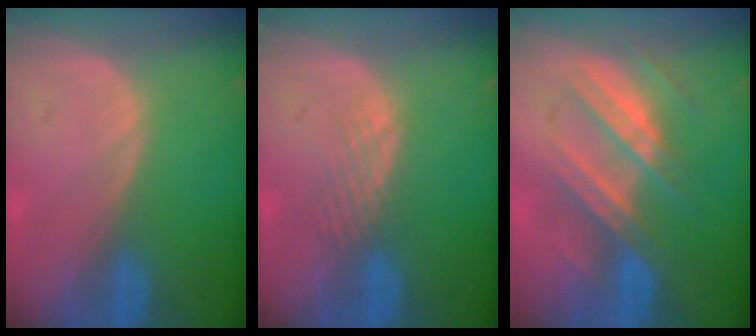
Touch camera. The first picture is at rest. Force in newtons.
{"total": 2.2, "press": 2.2, "slide": 0.2}
{"total": 7.4, "press": 7.3, "slide": 0.9}